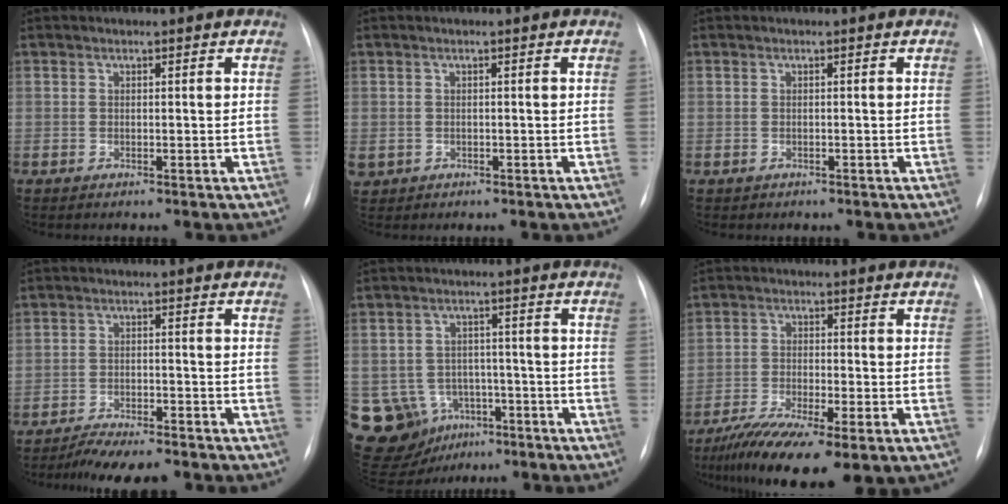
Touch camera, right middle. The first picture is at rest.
{"total": 2.3, "force": [-0.7, 2.1, 0.8], "torque": [-0.018, 0.004, 0.001]}
{"total": 0.5, "force": [-0.3, 0.4, 0.0], "torque": [-0.008, 0.002, -0.003]}
{"total": 8.0, "force": [-7.2, 1.2, 3.3], "torque": [-0.045, -0.011, -0.113]}
{"total": 16.4, "force": [-7.2, 13.8, 5.2], "torque": [-0.136, 0.033, -0.091]}
{"total": 12.5, "force": [-7.9, 2.9, 9.2], "torque": [-0.160, -0.025, -0.129]}